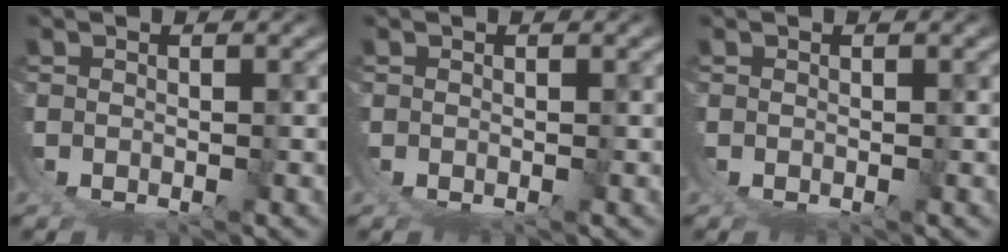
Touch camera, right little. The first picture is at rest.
{"total": 0.0}
{"total": 0.0}